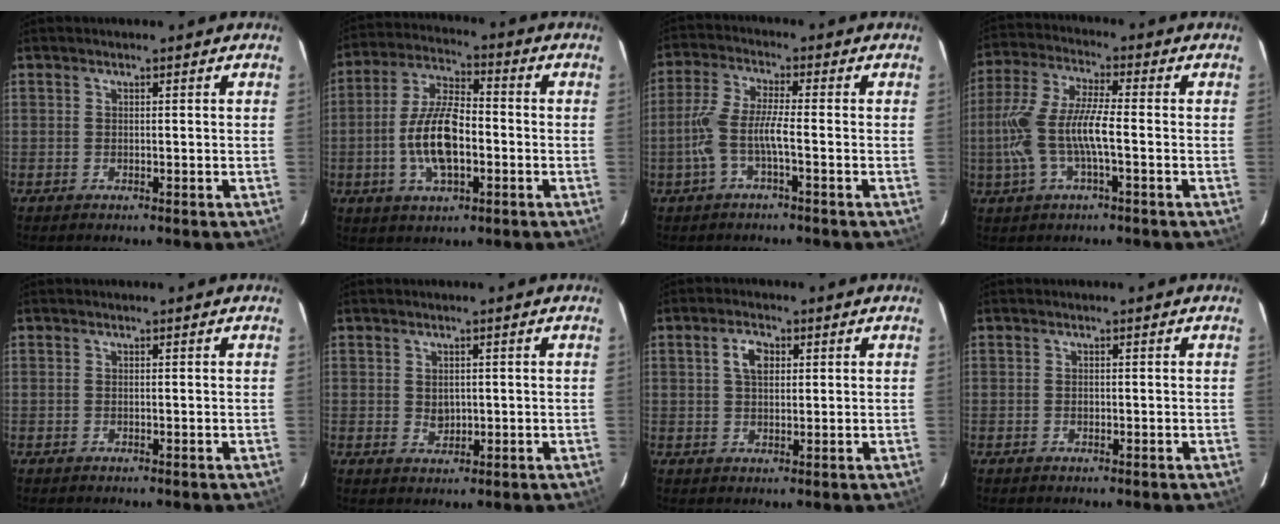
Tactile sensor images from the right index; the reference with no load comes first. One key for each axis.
{"total": 12.3, "fx": -2.8, "fy": 5.1, "fz": 10.8, "tx": -0.221, "ty": 0.005, "tz": -0.050}
{"total": 6.8, "fx": -2.3, "fy": 0.8, "fz": 6.3, "tx": -0.145, "ty": 0.003, "tz": -0.043}
{"total": 11.5, "fx": -2.5, "fy": 2.7, "fz": 10.9, "tx": -0.236, "ty": 0.002, "tz": -0.045}
{"total": 0.0}
{"total": 2.4, "fx": 0.2, "fy": 2.0, "fz": 1.3, "tx": -0.019, "ty": 0.001, "tz": 0.007}
{"total": 4.1, "fx": 1.3, "fy": 2.4, "fz": 3.0, "tx": -0.054, "ty": 0.011, "tz": 0.025}
{"total": 0.5, "fx": -0.1, "fy": 0.5, "fz": 0.0, "tx": 0.000, "ty": 0.000, "tz": 0.000}